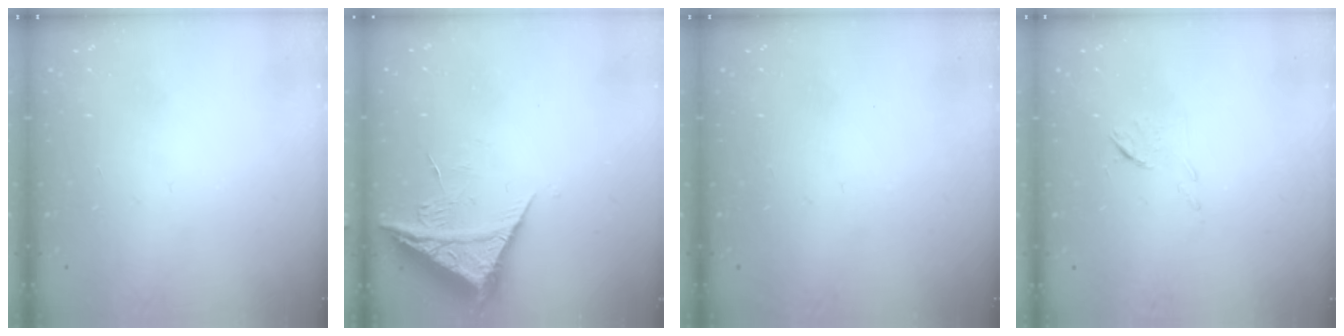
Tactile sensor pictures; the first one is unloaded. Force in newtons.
{"total": 7.6, "press": 7.6, "slide": 0.5}
{"total": 0.0}
{"total": 6.0, "press": 6.0, "slide": 0.7}